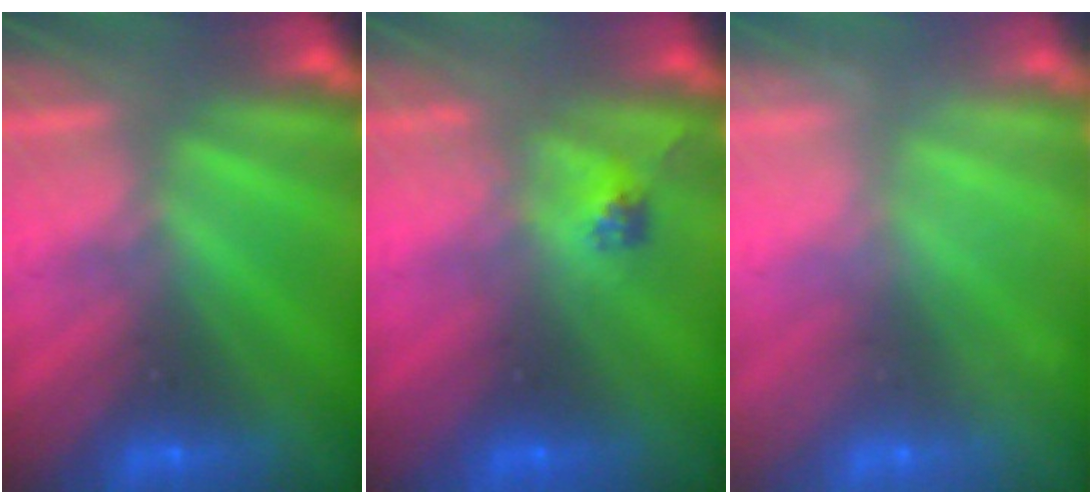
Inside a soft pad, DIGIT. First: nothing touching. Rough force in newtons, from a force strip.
{"total": 2.4}
{"total": 2.4}